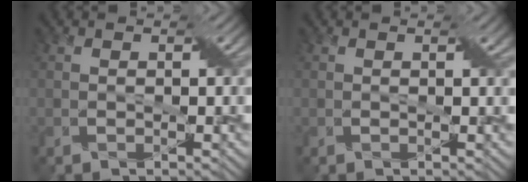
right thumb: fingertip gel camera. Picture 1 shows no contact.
{"total": 0.8, "force": [0.4, 0.1, 0.7], "torque": [-0.011, 0.002, 0.007]}